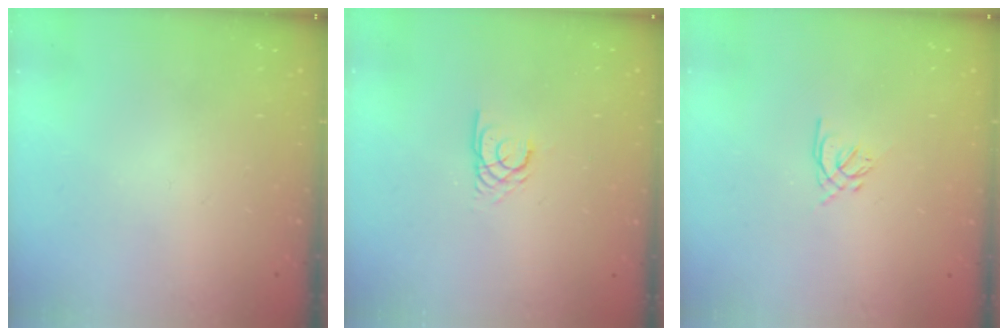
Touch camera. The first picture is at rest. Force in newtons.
{"total": 2.7, "press": 2.7, "slide": 0.1}
{"total": 1.6, "press": 1.5, "slide": 0.5}